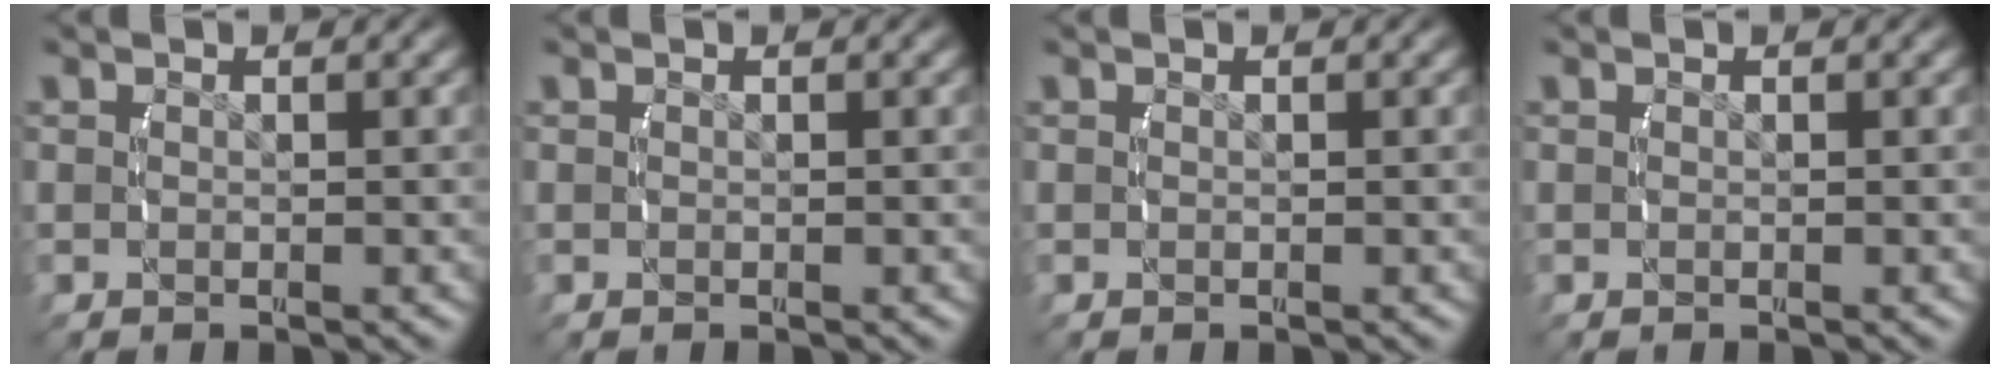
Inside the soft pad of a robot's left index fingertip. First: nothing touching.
{"total": 0.0}
{"total": 0.0}
{"total": 0.0}